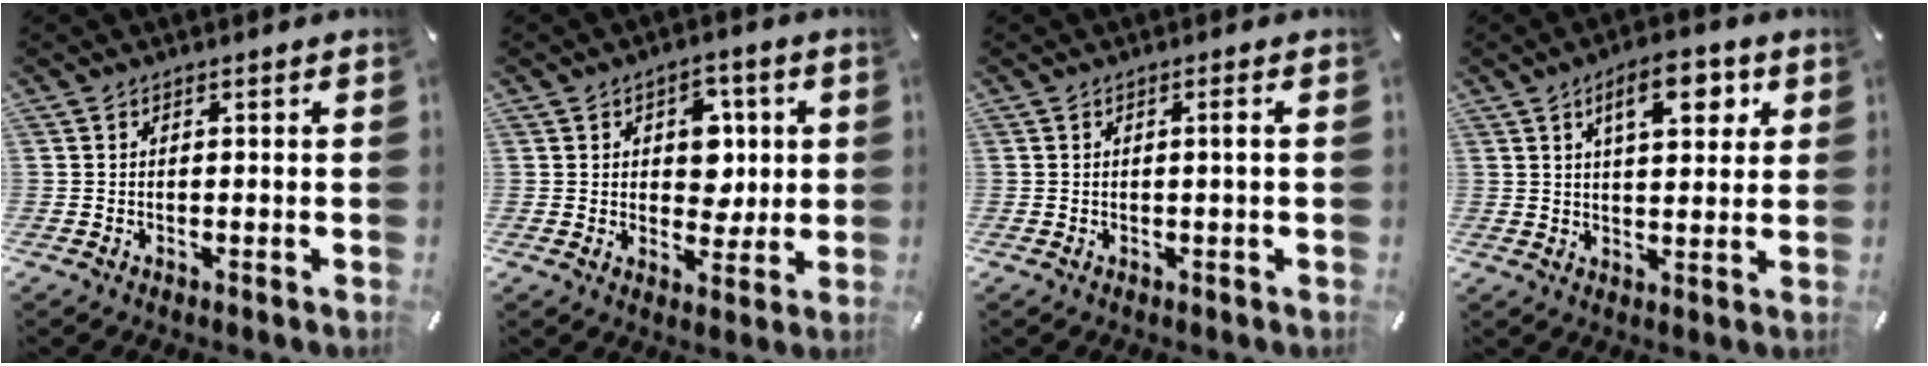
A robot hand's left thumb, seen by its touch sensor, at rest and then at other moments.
{"total": 7.7, "force": [1.6, 6.1, 4.5], "torque": [-0.046, -0.004, 0.020]}
{"total": 1.7, "force": [0.1, -0.1, 1.7], "torque": [-0.031, -0.002, 0.000]}
{"total": 10.0, "force": [4.5, 4.4, 7.8], "torque": [-0.113, -0.007, 0.070]}